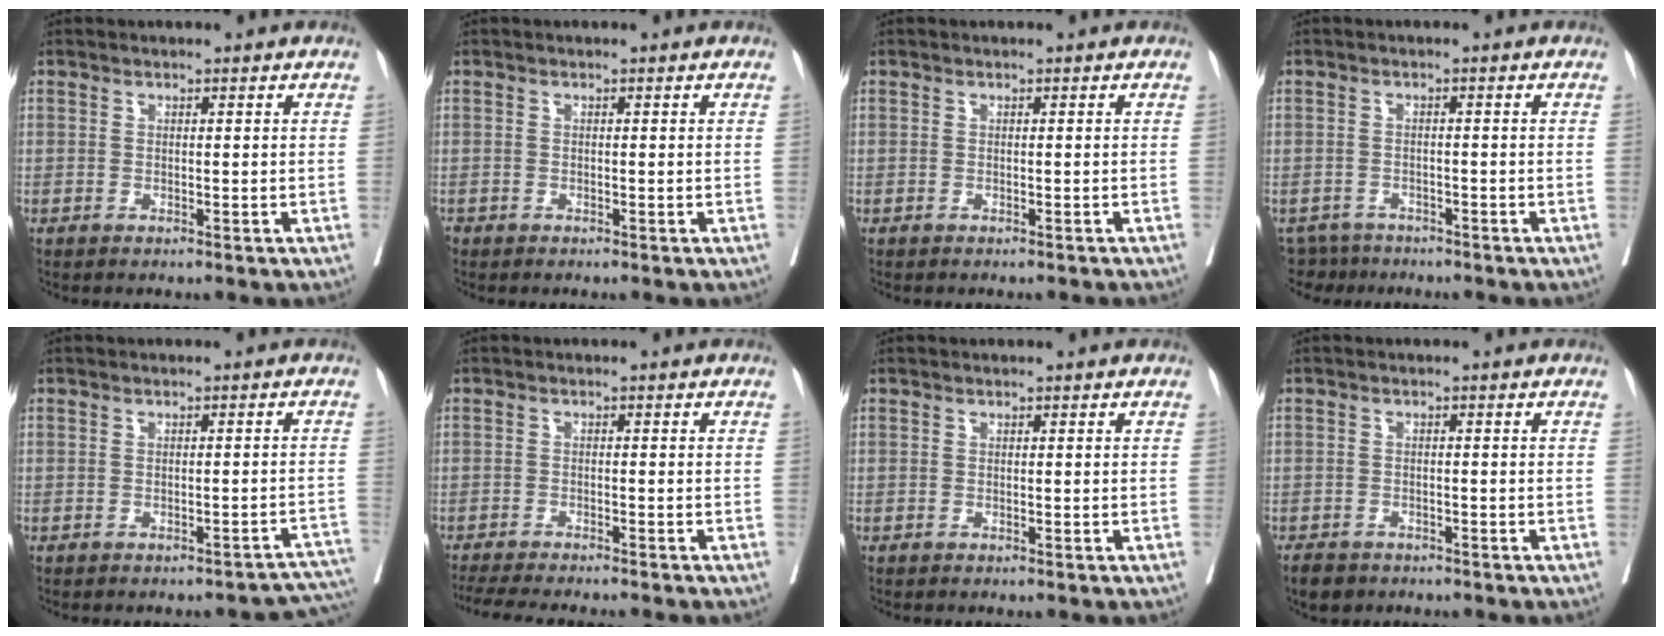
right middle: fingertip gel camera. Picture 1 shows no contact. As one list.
[{"total": 0.7, "force": [-0.5, 0.4, 0.1], "torque": [-0.007, 0.001, -0.011]}, {"total": 1.1, "force": [-1.0, 0.1, 0.3], "torque": [-0.007, -0.001, -0.015]}, {"total": 4.2, "force": [-3.7, 1.8, -0.7], "torque": [0.016, -0.002, -0.061]}, {"total": 5.8, "force": [-5.4, 1.8, 1.2], "torque": [0.014, 0.017, -0.052]}, {"total": 10.4, "force": [-9.3, 0.7, 4.6], "torque": [-0.057, -0.017, -0.133]}, {"total": 0.0}, {"total": 3.6, "force": [-2.8, 2.0, 1.0], "torque": [-0.018, -0.002, -0.040]}]